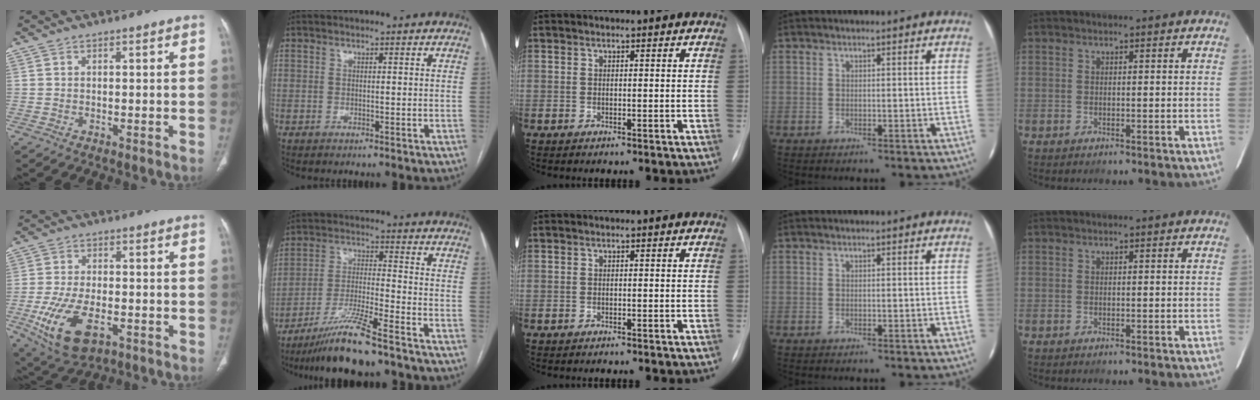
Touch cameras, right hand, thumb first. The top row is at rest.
{"thumb": {"total": 13.1, "force": [-4.7, 6.9, 10.1], "torque": [-0.200, 0.004, -0.072]}, "index": {"total": 10.7, "force": [-8.3, 0.0, 6.7], "torque": [-0.127, -0.025, -0.152]}}